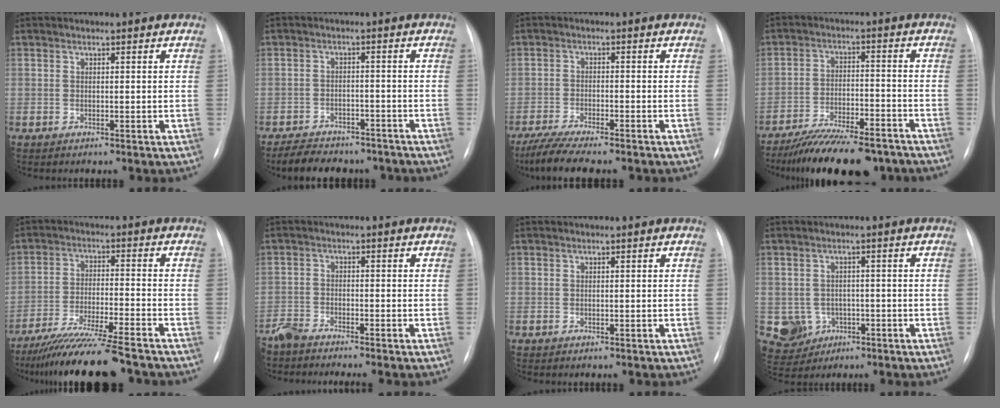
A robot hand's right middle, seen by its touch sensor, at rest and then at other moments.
{"total": 10.8, "force": [-9.2, 4.1, 3.7], "torque": [-0.061, 0.005, -0.125]}
{"total": 9.0, "force": [-7.5, 1.1, 4.8], "torque": [-0.083, -0.017, -0.121]}
{"total": 15.7, "force": [-13.1, 3.9, 7.6], "torque": [-0.115, 0.001, -0.203]}
{"total": 13.6, "force": [-11.7, -0.4, 7.0], "torque": [-0.109, -0.031, -0.191]}
{"total": 4.9, "force": [-4.7, -0.3, 1.3], "torque": [-0.017, -0.015, -0.082]}
{"total": 0.0}
{"total": 6.0, "force": [-1.9, 5.6, 1.1], "torque": [-0.023, 0.008, -0.020]}